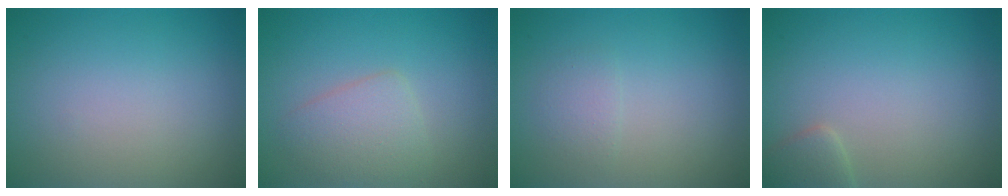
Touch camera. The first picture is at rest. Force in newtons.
{"total": 2.8, "press": 2.8, "slide": 0.1}
{"total": 1.2, "press": 1.2, "slide": 0.1}
{"total": 1.7, "press": 1.7, "slide": 0.1}